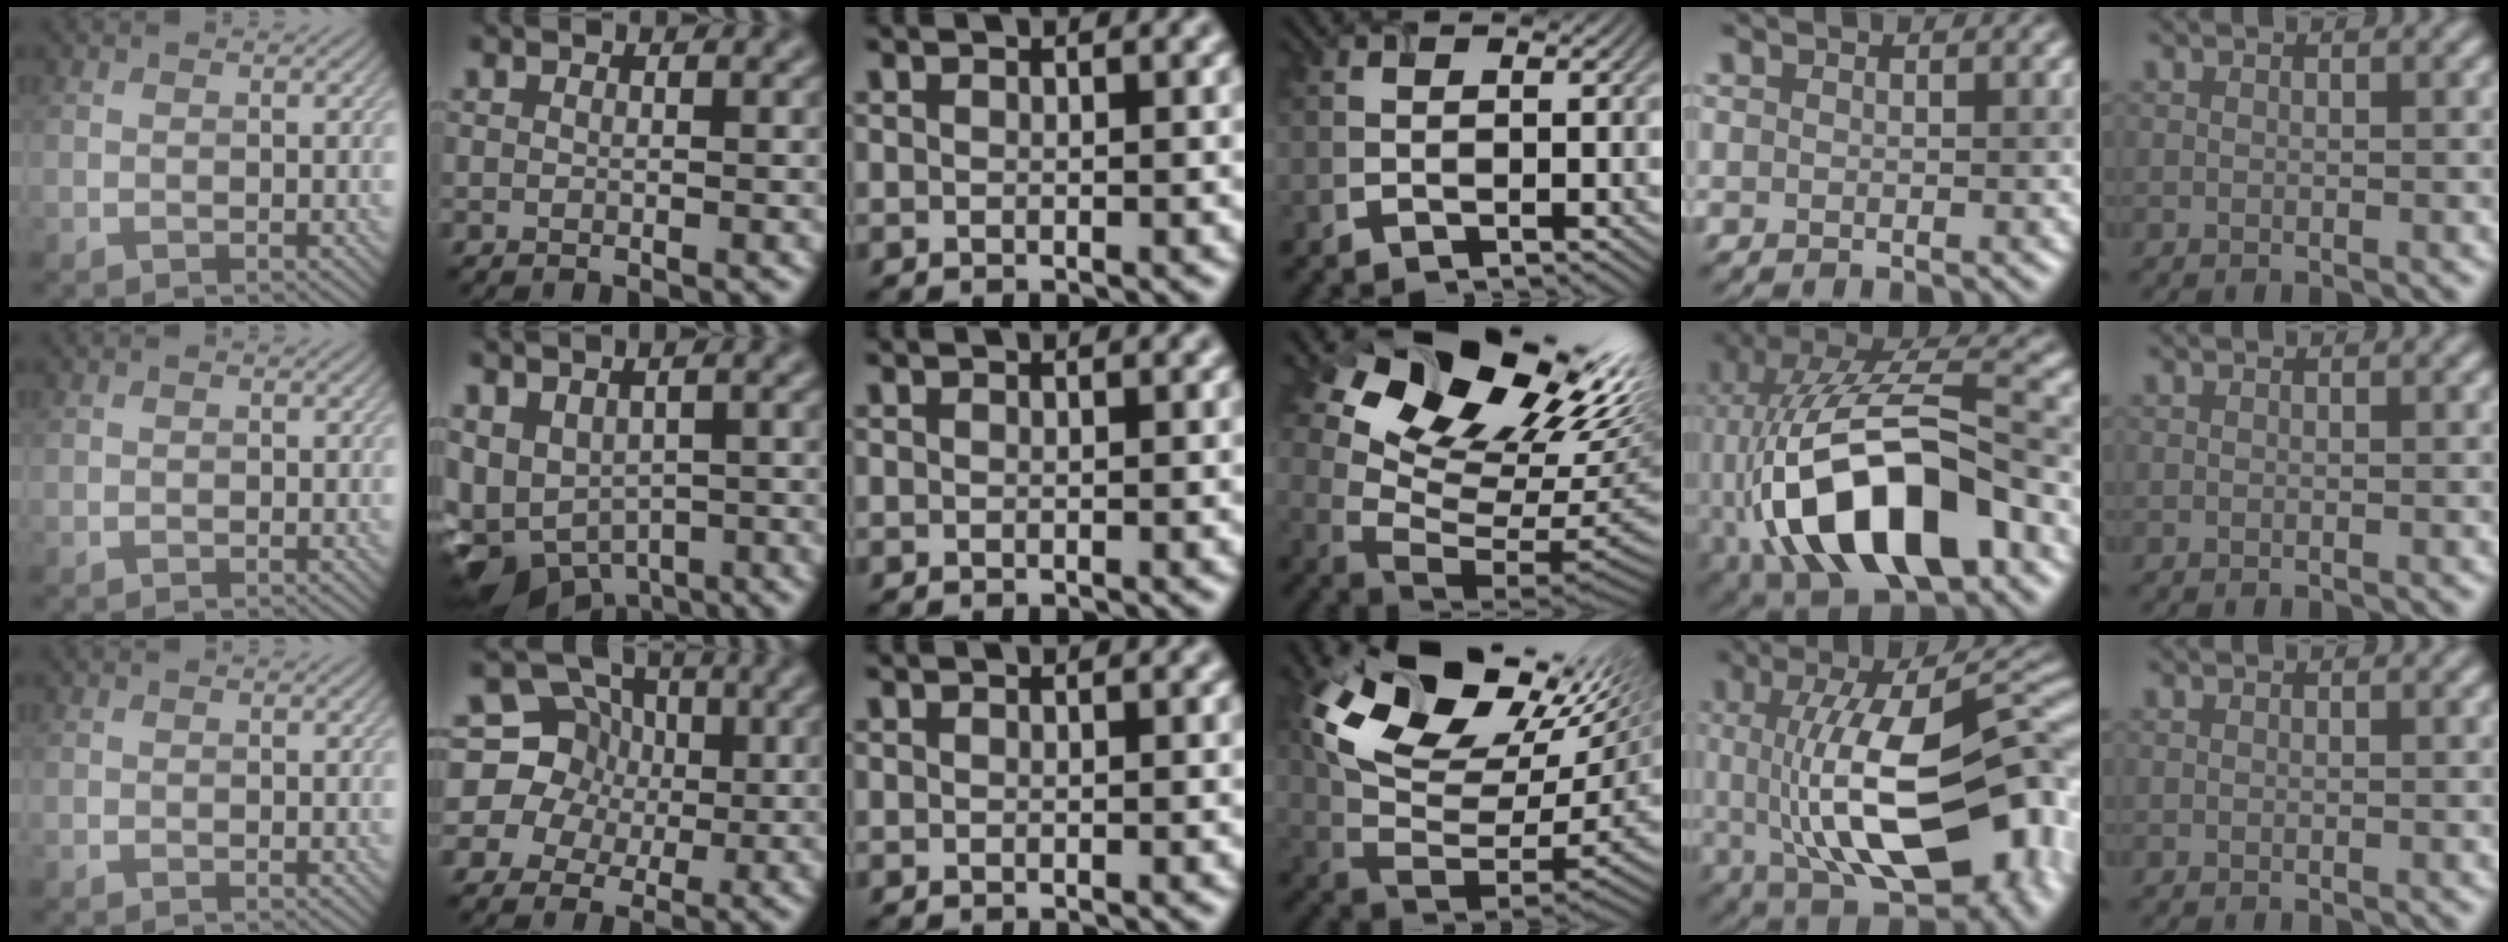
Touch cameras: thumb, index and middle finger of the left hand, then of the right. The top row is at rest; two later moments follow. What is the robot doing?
{"motion": "extract", "object": "airpods case & airpods"}